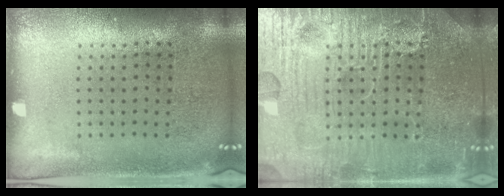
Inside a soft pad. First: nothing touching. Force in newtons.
{"total": 7.8, "press": 7.7, "slide": 0.8}